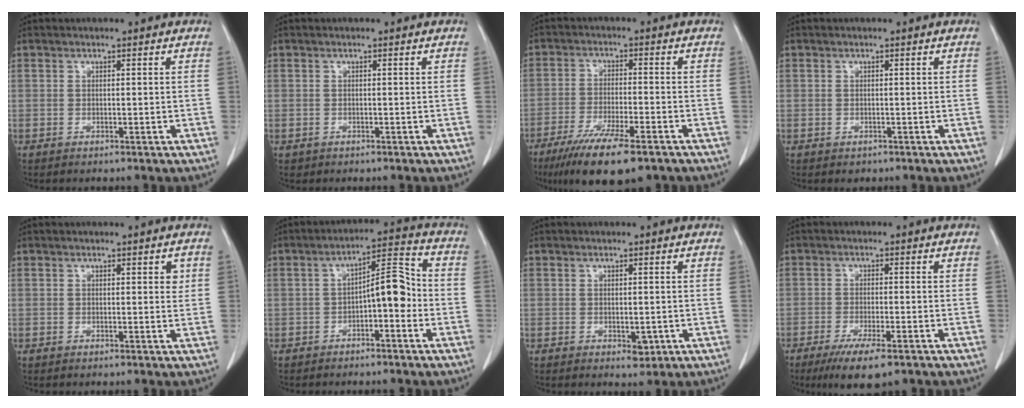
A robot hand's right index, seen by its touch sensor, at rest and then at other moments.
{"total": 0.7, "force": [-0.3, 0.6, 0.0], "torque": [-0.004, 0.005, -0.004]}
{"total": 12.7, "force": [-8.9, 2.1, 8.8], "torque": [-0.147, -0.029, -0.140]}
{"total": 1.0, "force": [-0.4, 0.9, 0.1], "torque": [-0.005, 0.004, -0.001]}
{"total": 1.2, "force": [0.5, 0.6, 1.0], "torque": [-0.009, 0.000, 0.004]}
{"total": 7.2, "force": [-1.8, 2.2, 6.5], "torque": [-0.104, 0.029, -0.028]}
{"total": 1.8, "force": [-0.5, 1.2, 1.3], "torque": [-0.016, -0.002, 0.001]}
{"total": 7.5, "force": [-5.0, 1.2, 5.5], "torque": [-0.090, -0.018, -0.075]}